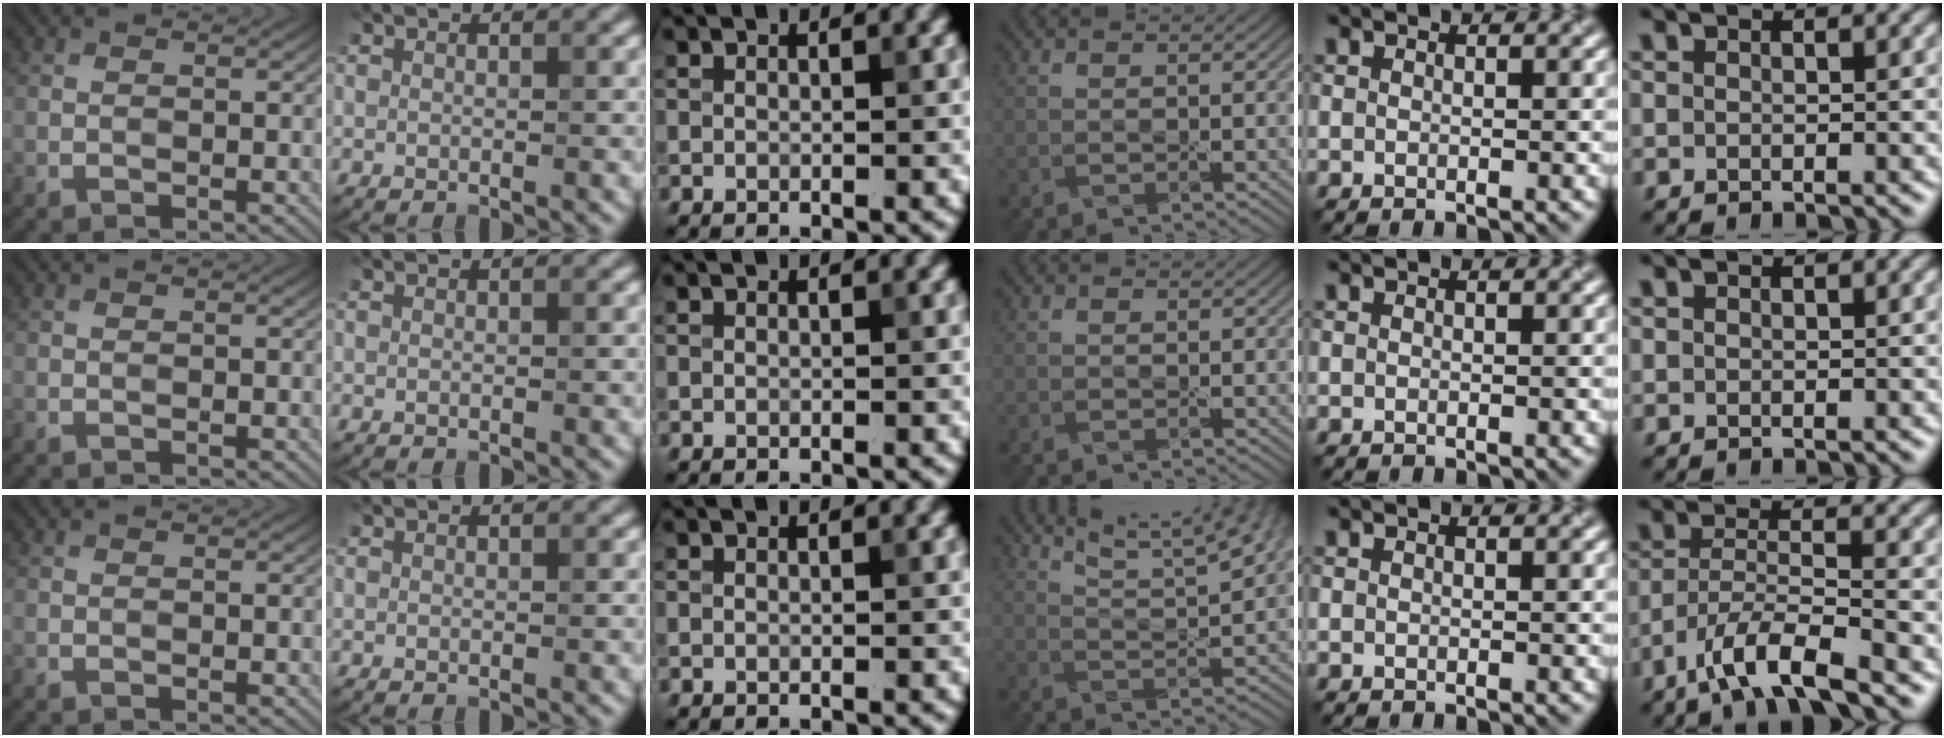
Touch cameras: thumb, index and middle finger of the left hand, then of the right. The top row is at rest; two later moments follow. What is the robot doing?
{"motion": "pour", "object": "sugar"}